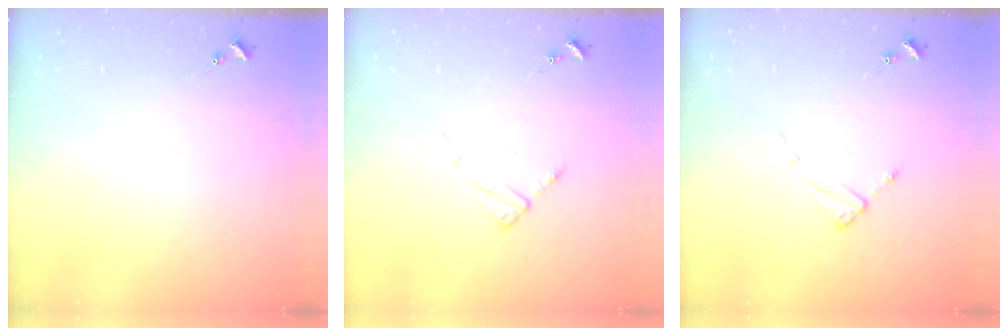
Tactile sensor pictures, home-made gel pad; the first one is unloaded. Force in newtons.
{"total": 2.4, "press": 2.4, "slide": 0.3}
{"total": 2.3, "press": 2.3, "slide": 0.3}